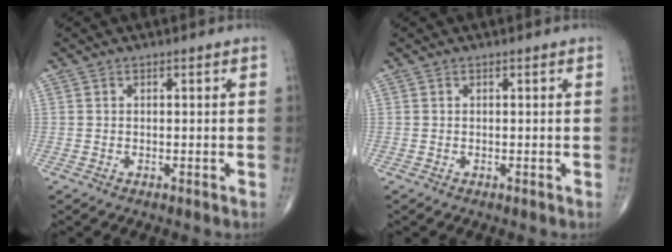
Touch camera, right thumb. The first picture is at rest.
{"total": 0.0}